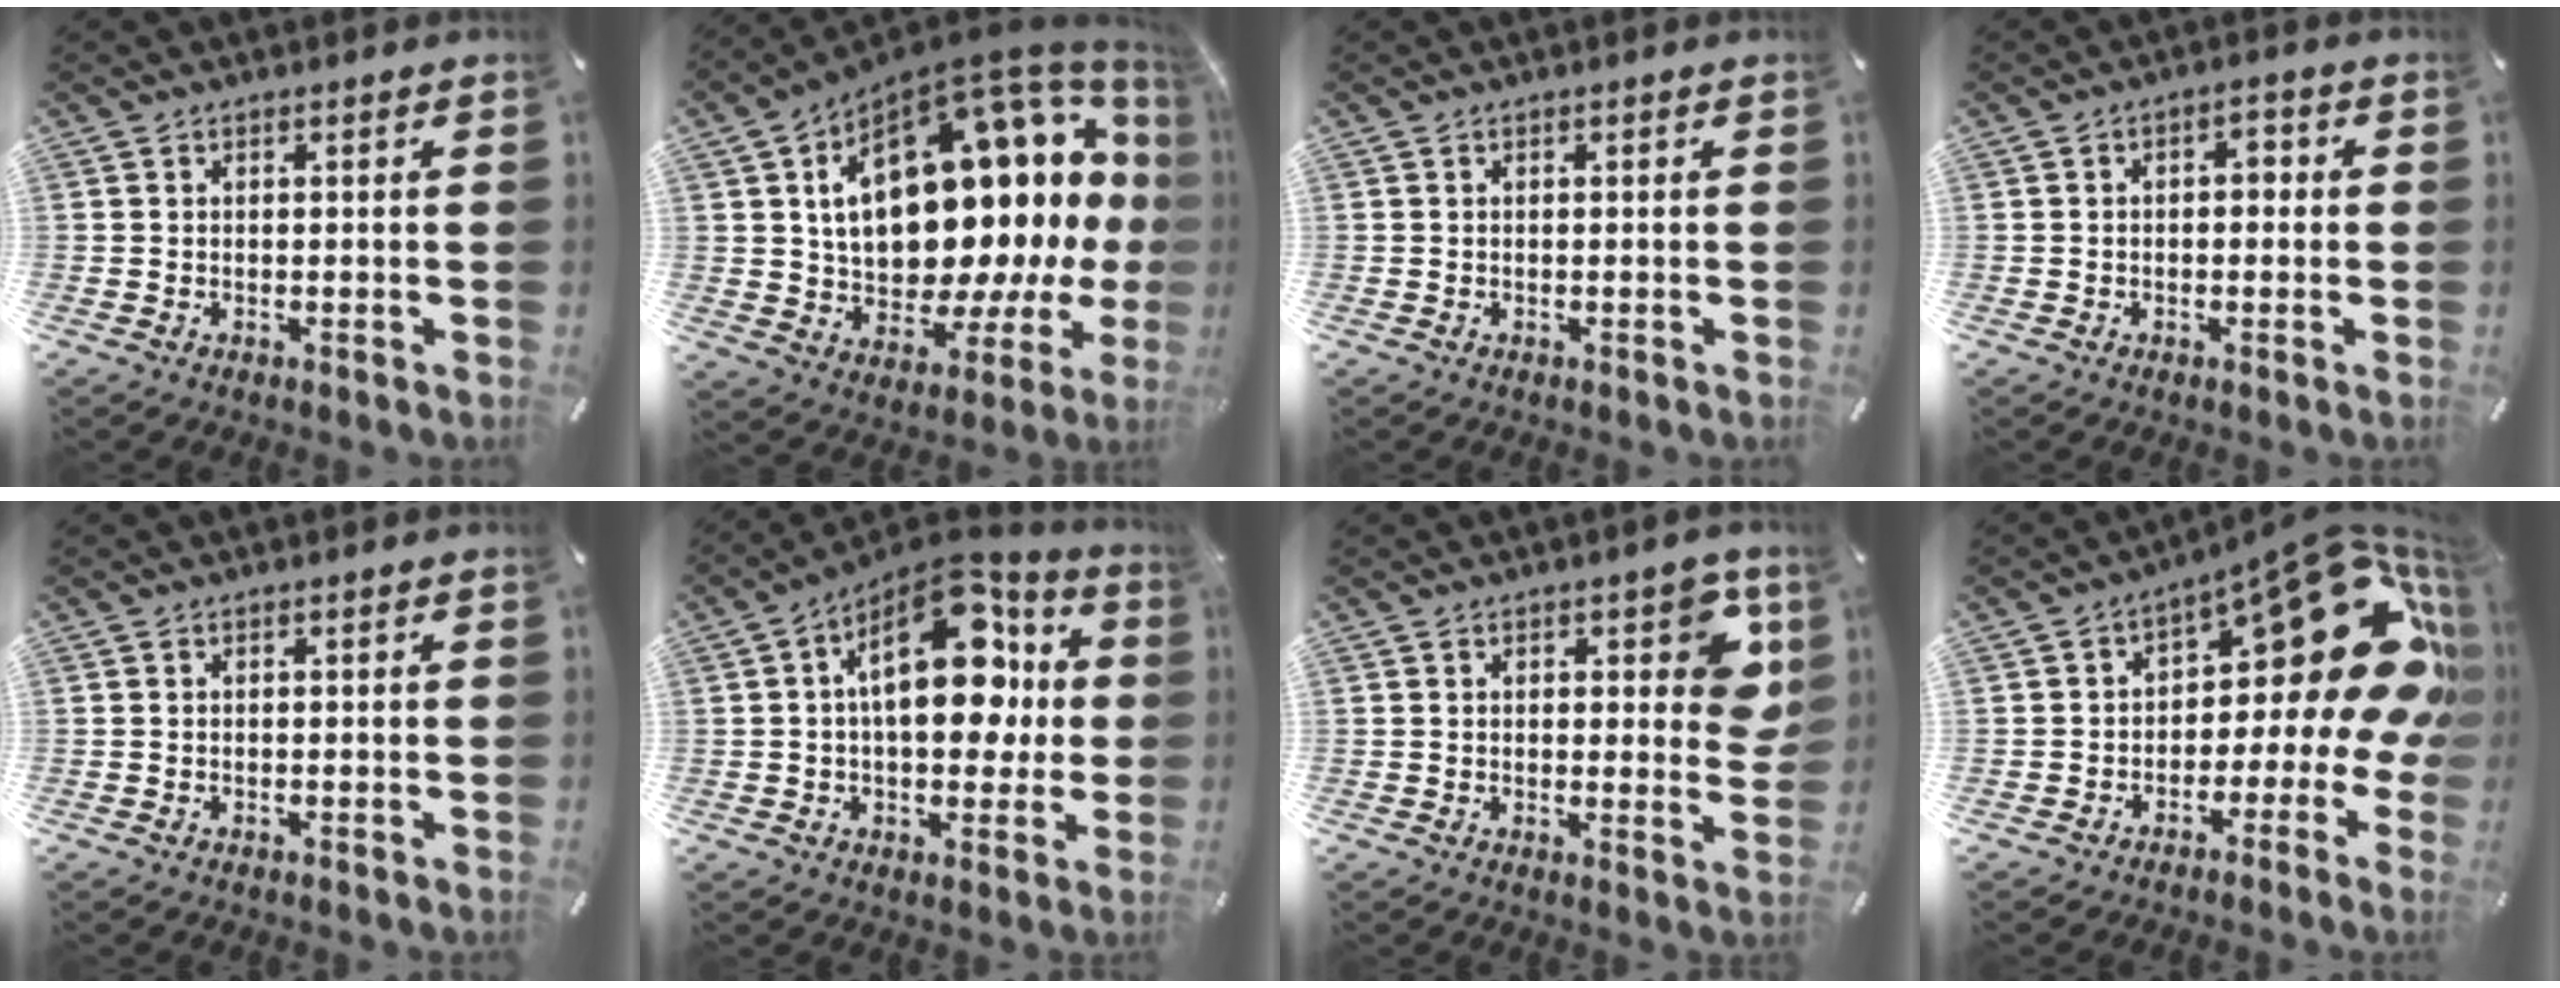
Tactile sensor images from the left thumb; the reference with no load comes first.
{"total": 26.7, "force": [5.4, 14.9, 21.5], "torque": [-0.345, -0.065, 0.107]}
{"total": 0.0}
{"total": 2.9, "force": [-0.6, 1.8, 2.2], "torque": [-0.036, 0.012, -0.017]}
{"total": 0.0}
{"total": 19.9, "force": [4.4, 12.0, 15.2], "torque": [-0.215, -0.026, 0.072]}
{"total": 8.9, "force": [3.5, 4.5, 6.8], "torque": [-0.070, -0.015, 0.055]}
{"total": 21.9, "force": [6.7, 11.1, 17.7], "torque": [-0.219, -0.057, 0.117]}